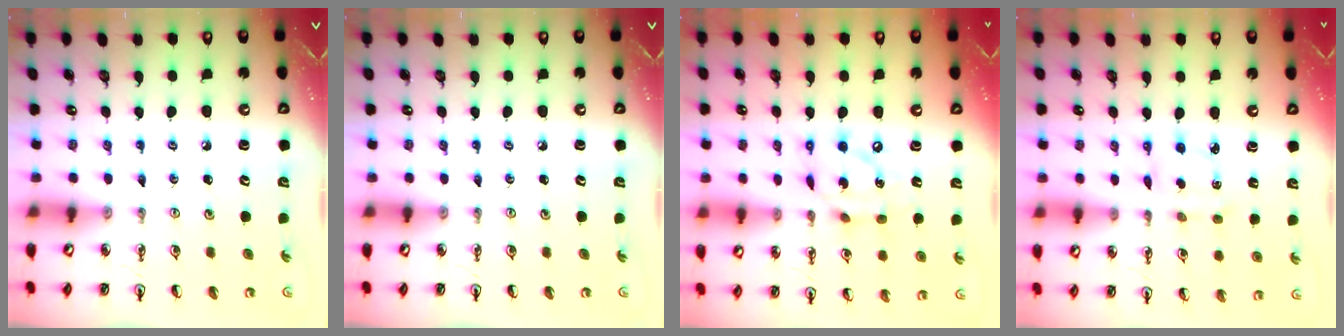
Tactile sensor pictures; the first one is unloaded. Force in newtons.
{"total": 0.0}
{"total": 11.9, "press": 11.8, "slide": 0.7}
{"total": 1.9, "press": 1.9, "slide": 0.3}